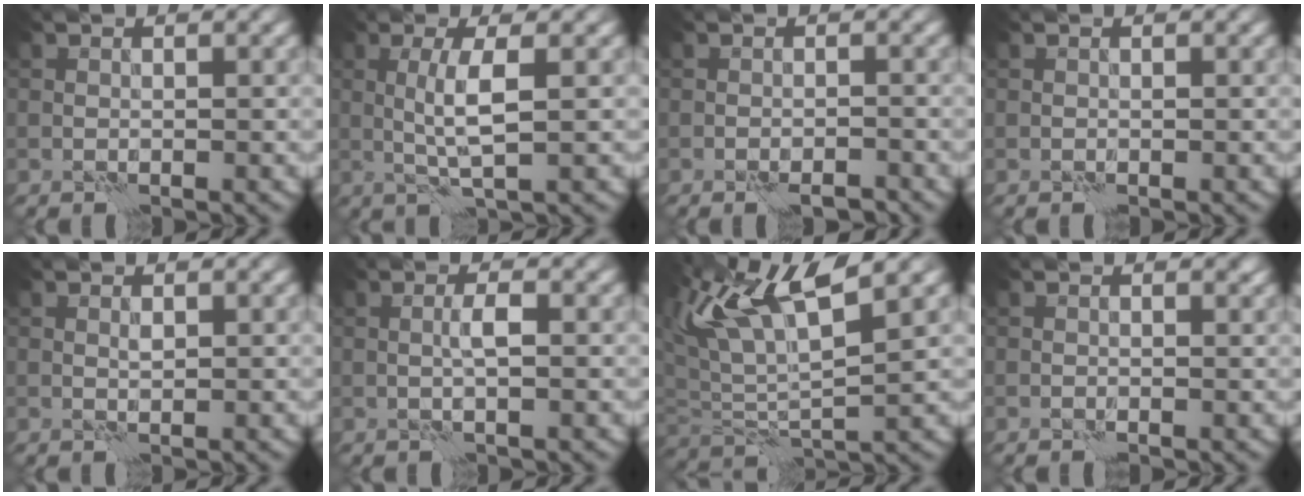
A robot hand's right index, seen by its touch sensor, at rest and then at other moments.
{"total": 3.3, "force": [0.3, 0.5, 3.2], "torque": [-0.065, 0.006, 0.008]}
{"total": 2.2, "force": [-1.8, 0.4, 1.2], "torque": [-0.019, 0.004, -0.026]}
{"total": 0.0}
{"total": 0.5, "force": [0.3, 0.2, 0.4], "torque": [-0.011, 0.003, 0.007]}
{"total": 1.5, "force": [0.0, 0.2, 1.5], "torque": [-0.031, 0.008, 0.001]}
{"total": 10.6, "force": [5.9, 3.0, 8.3], "torque": [-0.179, 0.021, 0.112]}
{"total": 0.5, "force": [0.3, 0.2, 0.4], "torque": [-0.002, -0.002, 0.004]}